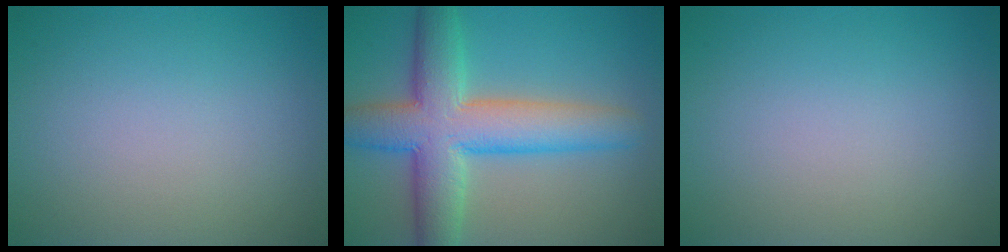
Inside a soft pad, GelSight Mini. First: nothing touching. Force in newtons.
{"total": 9.1, "press": 9.1, "slide": 0.3}
{"total": 0.0}